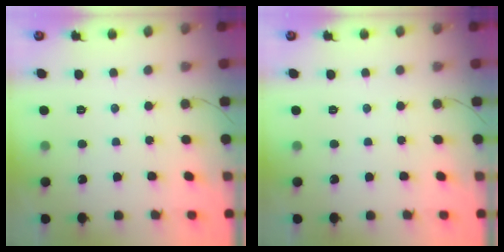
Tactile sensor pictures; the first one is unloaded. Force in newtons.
{"total": 0.0}